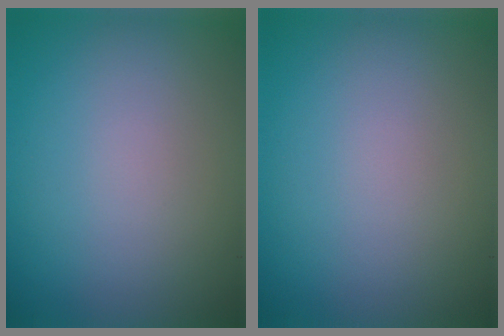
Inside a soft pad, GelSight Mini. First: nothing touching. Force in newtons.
{"total": 0.0}